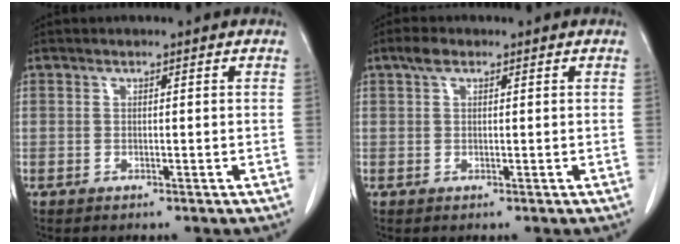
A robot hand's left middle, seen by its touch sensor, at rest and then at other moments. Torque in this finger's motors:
{"motor_torque": [0.56, -0.38, -0.21, -0.02]}